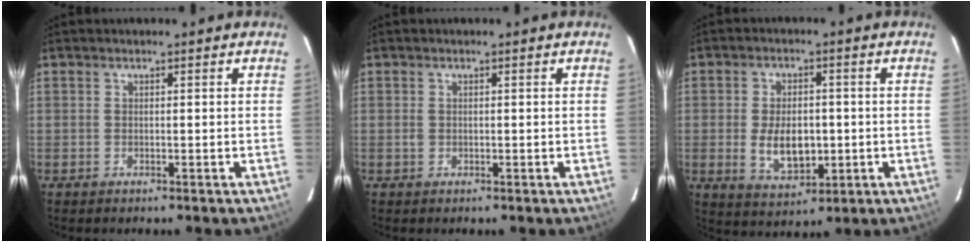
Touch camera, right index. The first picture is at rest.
{"total": 0.8, "force": [-0.1, 0.7, 0.3], "torque": [-0.004, 0.001, -0.001]}
{"total": 8.7, "force": [-1.2, 5.1, 6.9], "torque": [-0.136, -0.009, -0.009]}